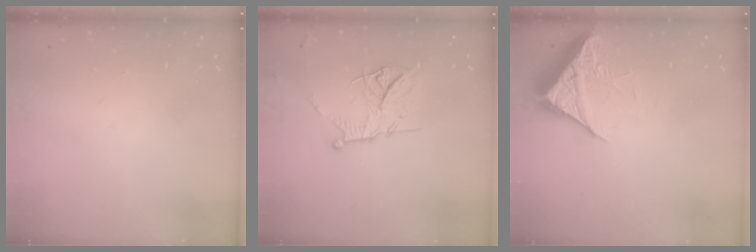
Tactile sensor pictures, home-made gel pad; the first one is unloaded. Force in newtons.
{"total": 12.8, "press": 12.8, "slide": 1.1}
{"total": 6.6, "press": 6.6, "slide": 0.3}